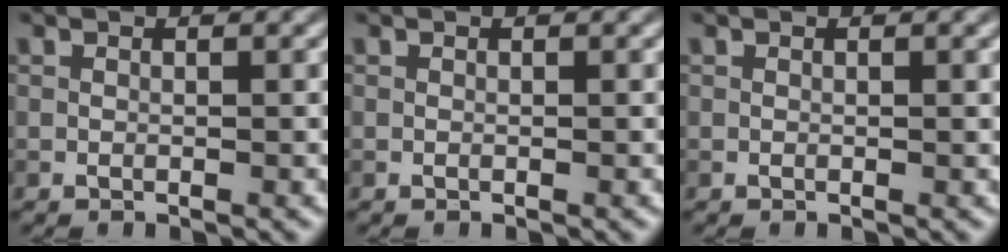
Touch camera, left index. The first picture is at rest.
{"total": 0.0}
{"total": 0.7, "force": [0.2, 0.3, 0.6], "torque": [-0.001, 0.003, 0.002]}